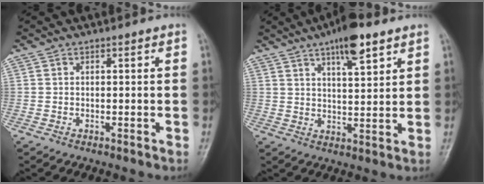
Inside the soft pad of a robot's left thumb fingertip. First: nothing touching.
{"total": 9.4, "force": [5.8, 2.9, 6.8], "torque": [-0.092, -0.028, 0.090]}